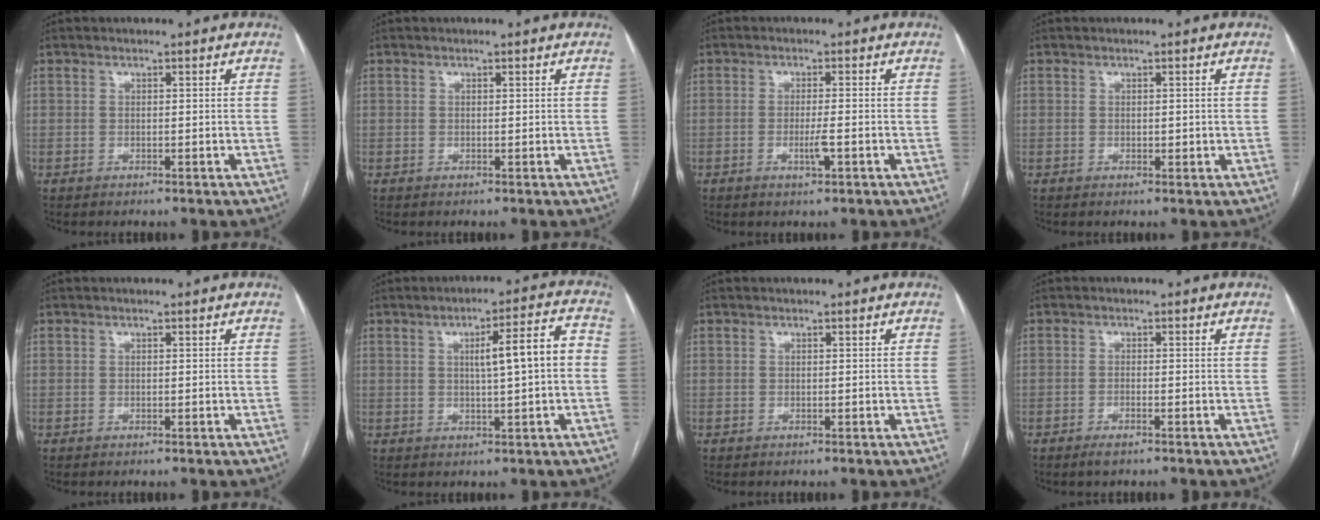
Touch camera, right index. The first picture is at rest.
{"total": 0.0}
{"total": 2.7, "force": [-0.9, 0.3, 2.5], "torque": [-0.048, -0.003, -0.015]}
{"total": 1.1, "force": [0.1, 0.8, 0.8], "torque": [-0.009, 0.000, 0.002]}
{"total": 0.0}
{"total": 7.6, "force": [0.5, 0.7, 7.6], "torque": [-0.112, 0.018, 0.007]}
{"total": 0.0}
{"total": 1.6, "force": [-1.2, 0.2, 1.1], "torque": [-0.020, -0.002, -0.021]}